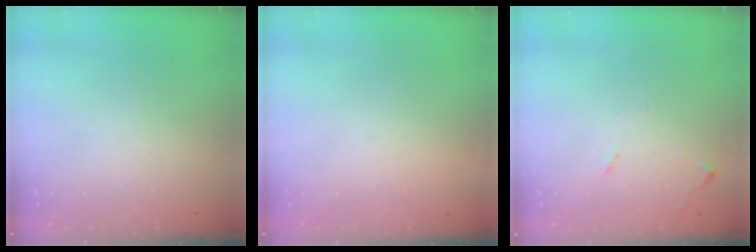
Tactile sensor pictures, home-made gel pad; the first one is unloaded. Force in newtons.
{"total": 1.5, "press": 1.5, "slide": 0.1}
{"total": 6.8, "press": 6.8, "slide": 0.9}